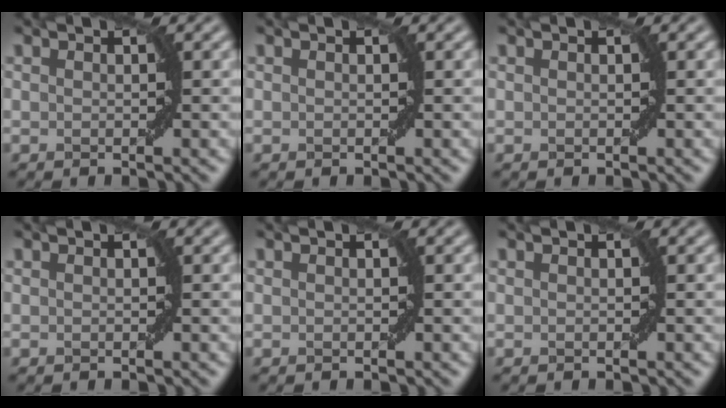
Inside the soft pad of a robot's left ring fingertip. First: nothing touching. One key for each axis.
{"total": 0.0}
{"total": 0.0}
{"total": 0.0}
{"total": 0.0}
{"total": 0.0}